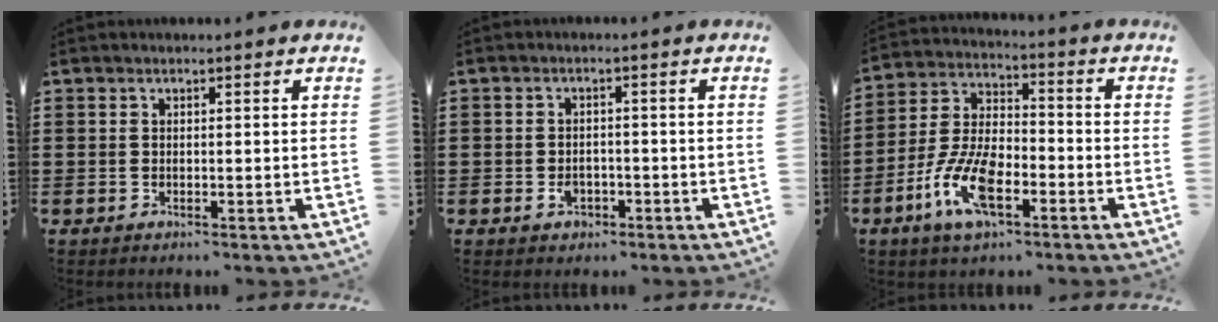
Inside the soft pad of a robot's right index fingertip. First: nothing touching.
{"total": 2.0, "force": [-1.0, 1.3, 1.1], "torque": [-0.025, -0.003, -0.019]}
{"total": 10.3, "force": [-4.7, 4.5, 8.0], "torque": [-0.190, -0.004, -0.090]}